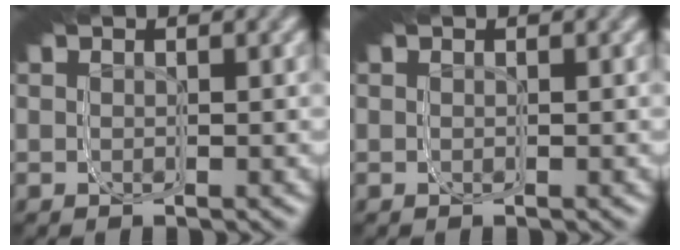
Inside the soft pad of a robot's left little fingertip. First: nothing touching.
{"total": 0.0}